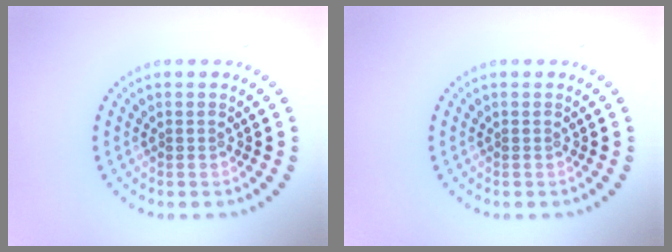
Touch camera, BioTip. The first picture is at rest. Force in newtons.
{"total": 0.0}